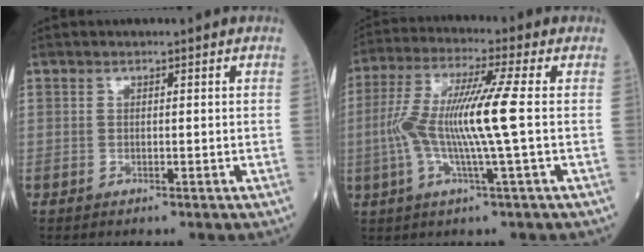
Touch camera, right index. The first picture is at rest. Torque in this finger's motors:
{"motor_torque": [0.85, 0.11, 0.34, 0.21]}